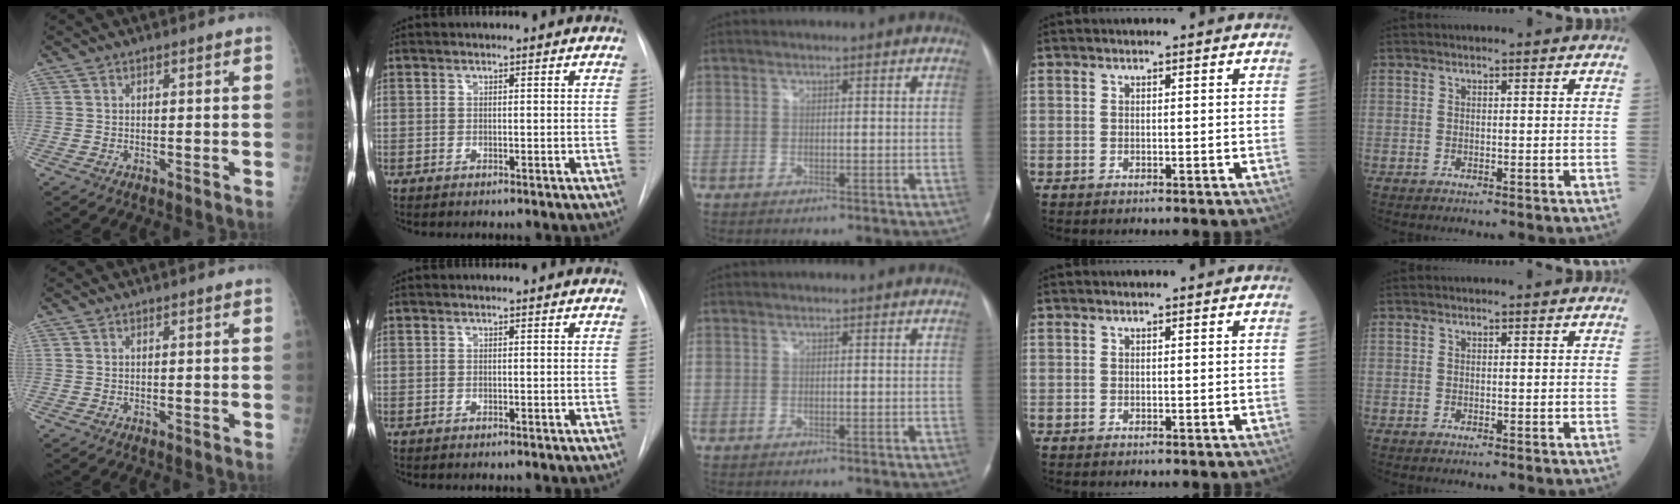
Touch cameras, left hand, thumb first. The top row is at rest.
{}